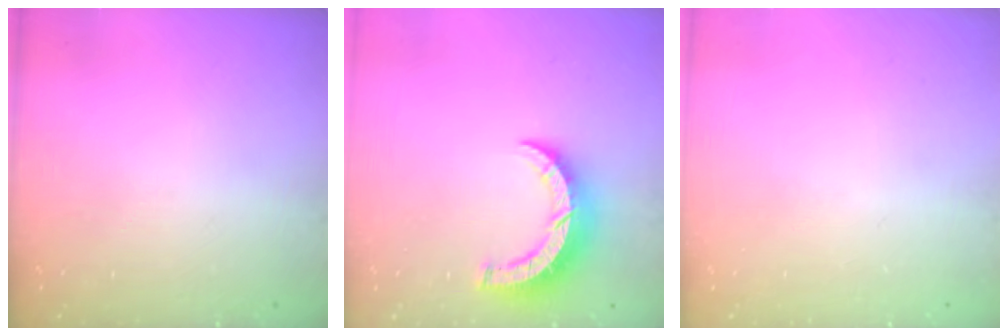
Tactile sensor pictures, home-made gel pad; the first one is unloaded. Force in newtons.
{"total": 8.0, "press": 7.9, "slide": 0.7}
{"total": 0.0}